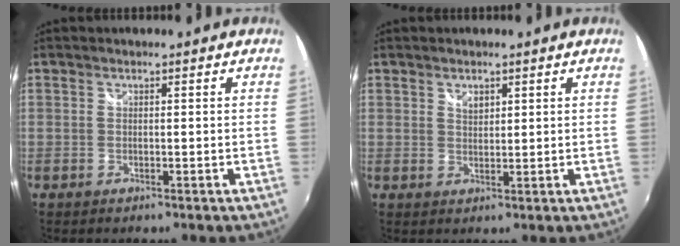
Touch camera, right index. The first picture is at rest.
{"total": 1.9, "force": [1.2, 1.3, 0.9], "torque": [-0.010, 0.001, 0.021]}